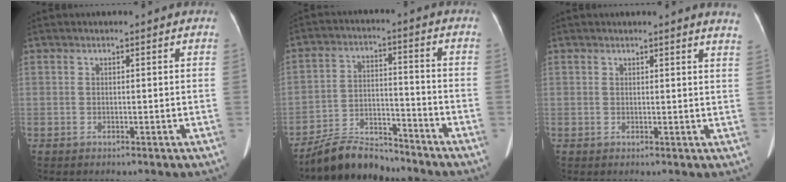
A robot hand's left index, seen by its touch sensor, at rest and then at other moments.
{"total": 9.0, "force": [-8.8, 1.8, 1.4], "torque": [-0.031, 0.003, -0.155]}
{"total": 4.1, "force": [3.9, -0.4, 1.4], "torque": [-0.015, -0.016, 0.017]}